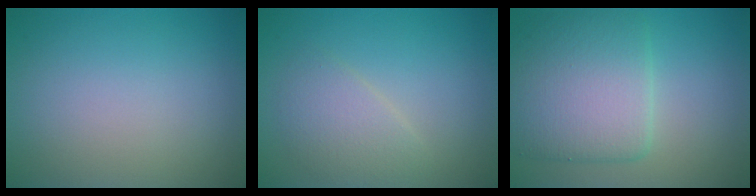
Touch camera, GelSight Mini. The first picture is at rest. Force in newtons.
{"total": 2.6, "press": 2.5, "slide": 0.2}
{"total": 7.0, "press": 7.0, "slide": 0.2}